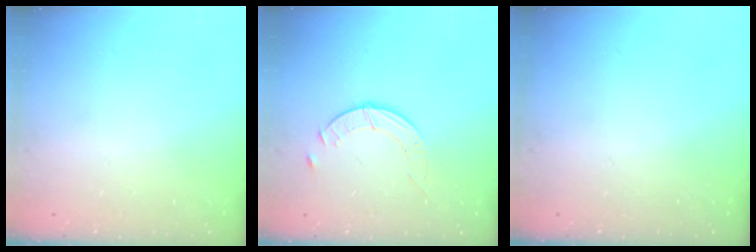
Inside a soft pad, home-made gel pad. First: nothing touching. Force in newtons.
{"total": 3.9, "press": 3.9, "slide": 0.4}
{"total": 0.0}